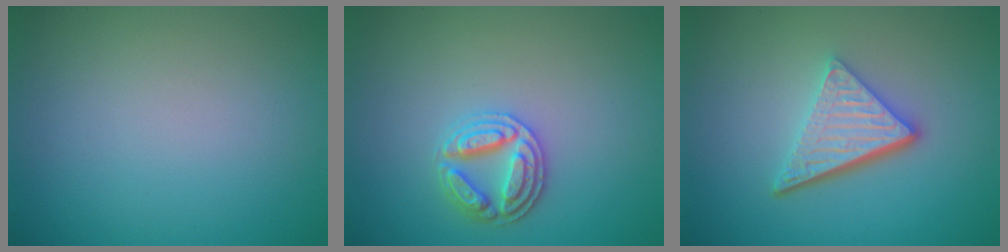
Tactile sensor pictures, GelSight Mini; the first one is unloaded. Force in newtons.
{"total": 3.0, "press": 2.9, "slide": 0.8}
{"total": 5.0, "press": 3.5, "slide": 3.6}